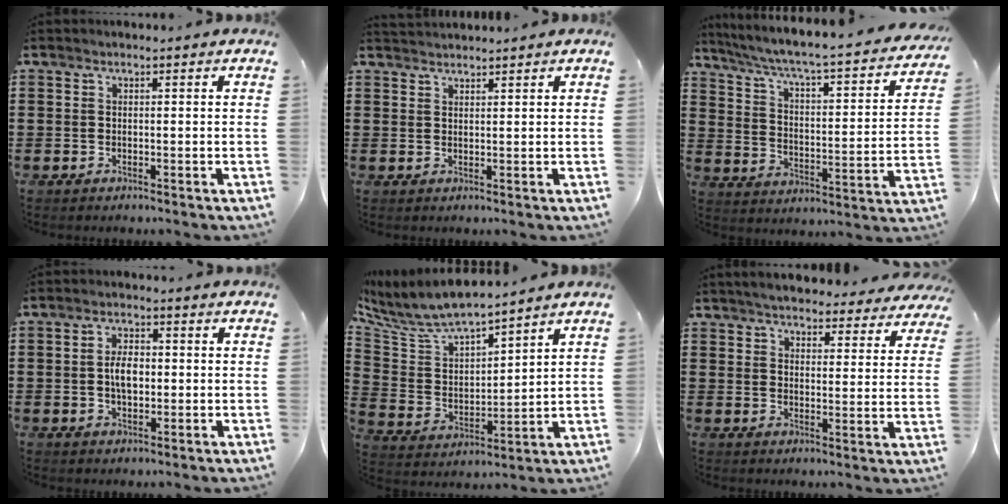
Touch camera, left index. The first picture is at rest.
{"total": 1.4, "force": [1.4, 0.0, -0.1], "torque": [-0.002, 0.002, 0.029]}
{"total": 4.1, "force": [3.2, 0.1, 2.6], "torque": [-0.069, -0.040, 0.040]}
{"total": 4.0, "force": [0.1, 2.1, 3.4], "torque": [-0.060, 0.004, -0.002]}
{"total": 7.2, "force": [6.8, 1.2, 2.0], "torque": [-0.077, -0.046, 0.117]}
{"total": 4.5, "force": [4.4, 0.3, 0.9], "torque": [-0.037, -0.023, 0.078]}